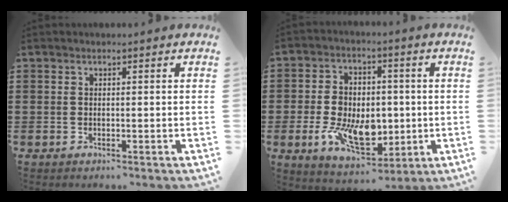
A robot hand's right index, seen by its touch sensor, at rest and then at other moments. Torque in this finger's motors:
{"motor_torque": [2.14, 0.00, 1.05, 0.21]}